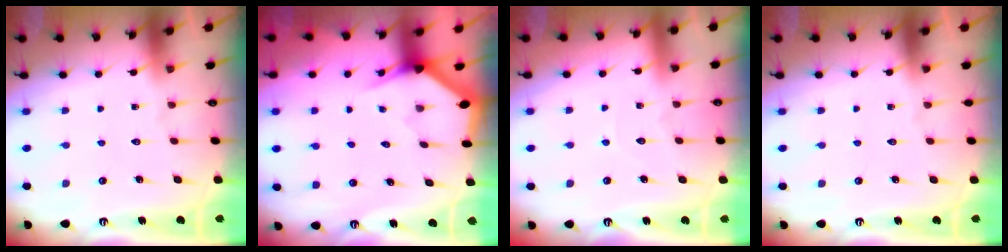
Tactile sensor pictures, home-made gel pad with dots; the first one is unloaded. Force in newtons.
{"total": 2.9, "press": 2.9, "slide": 0.1}
{"total": 2.9, "press": 2.9, "slide": 0.2}
{"total": 0.0}